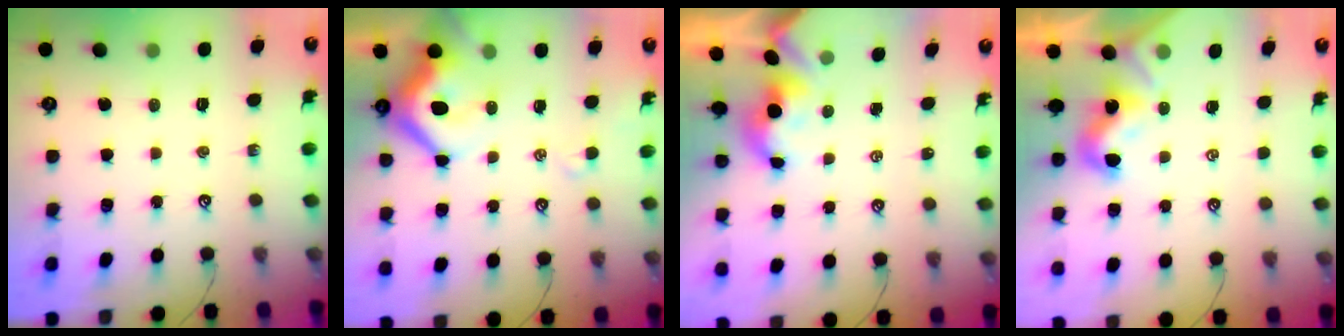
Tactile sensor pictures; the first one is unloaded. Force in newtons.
{"total": 12.8, "press": 12.7, "slide": 1.9}
{"total": 1.5, "press": 1.5, "slide": 0.3}
{"total": 1.8, "press": 1.8, "slide": 0.5}